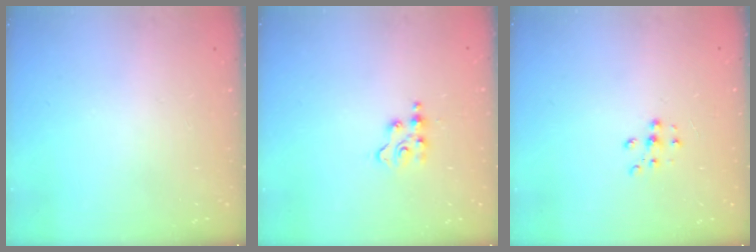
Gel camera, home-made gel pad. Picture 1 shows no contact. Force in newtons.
{"total": 3.5, "press": 3.5, "slide": 0.4}
{"total": 6.3, "press": 6.3, "slide": 0.9}